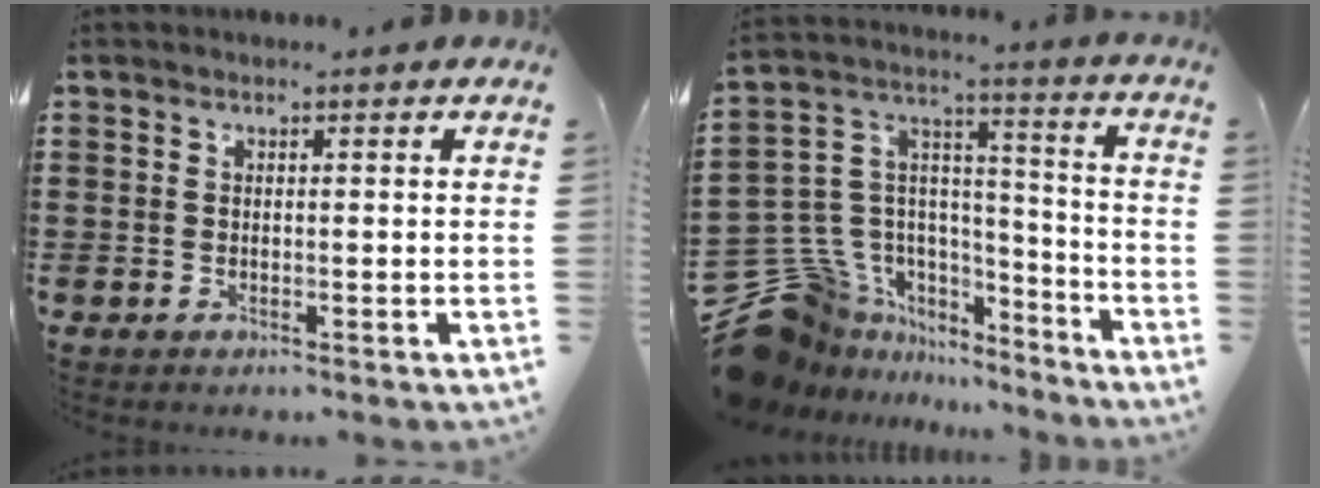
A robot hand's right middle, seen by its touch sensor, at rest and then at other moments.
{"total": 11.7, "force": [-7.5, 8.8, 1.9], "torque": [-0.082, 0.008, -0.132]}